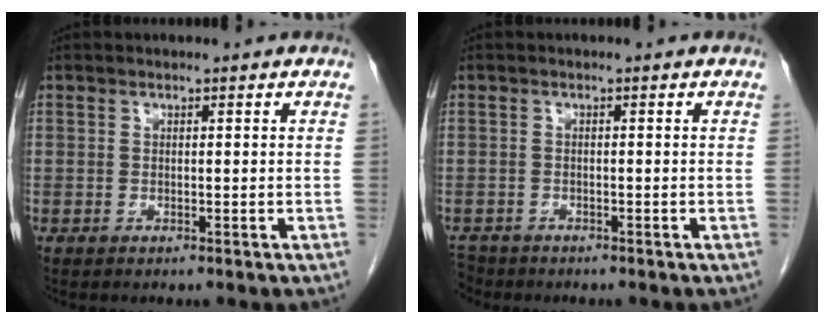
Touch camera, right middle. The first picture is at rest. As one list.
[{"total": 2.6, "force": [-2.4, 1.0, -0.2], "torque": [-0.003, -0.006, -0.045]}]